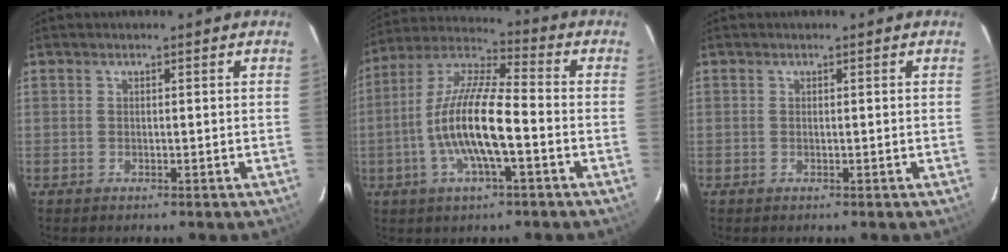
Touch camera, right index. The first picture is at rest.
{"total": 14.2, "force": [-3.6, 3.2, 13.3], "torque": [-0.264, -0.002, -0.073]}
{"total": 0.0}